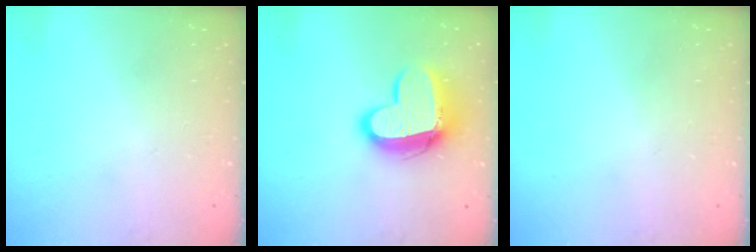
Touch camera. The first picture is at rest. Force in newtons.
{"total": 14.4, "press": 14.3, "slide": 1.4}
{"total": 0.6, "press": 0.6, "slide": 0.2}